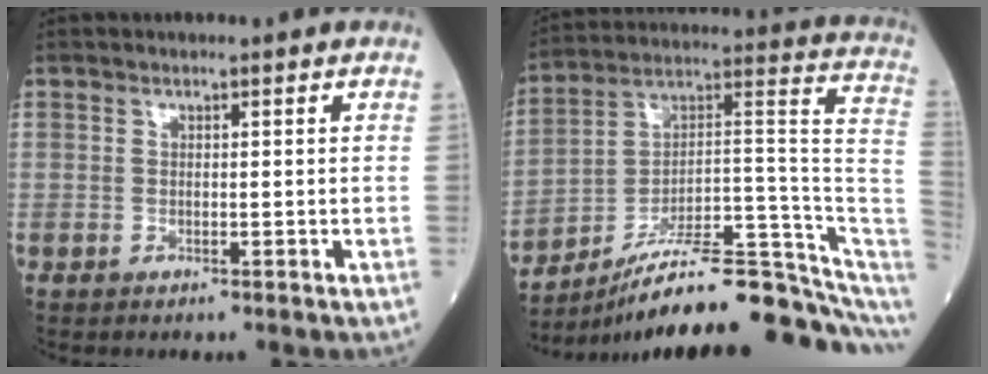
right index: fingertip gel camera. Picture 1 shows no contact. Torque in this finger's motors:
{"motor_torque": [0.96, -1.18, 0.69, 0.15]}